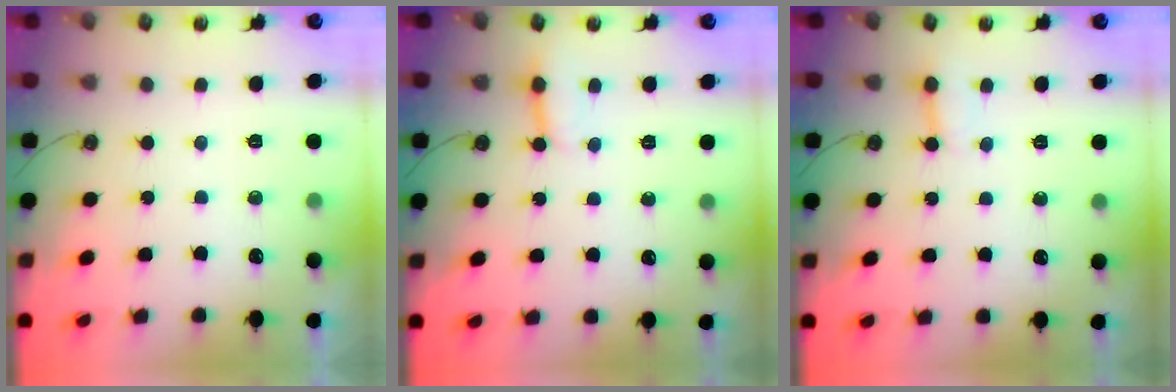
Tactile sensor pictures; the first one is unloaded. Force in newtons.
{"total": 2.9, "press": 2.8, "slide": 0.5}
{"total": 2.7, "press": 2.7, "slide": 0.2}